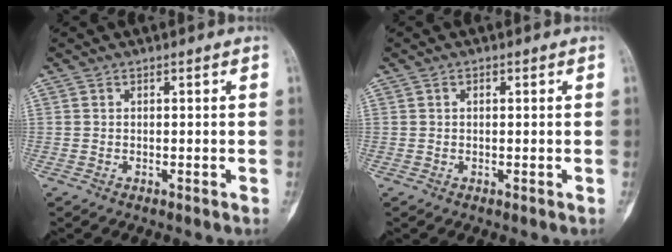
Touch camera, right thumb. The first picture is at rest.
{"total": 0.8, "force": [0.3, 0.5, 0.5], "torque": [-0.008, 0.002, 0.004]}